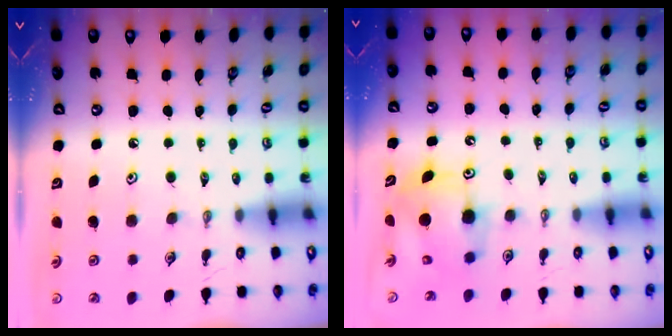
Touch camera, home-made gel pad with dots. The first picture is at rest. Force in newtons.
{"total": 7.9, "press": 7.9, "slide": 0.2}